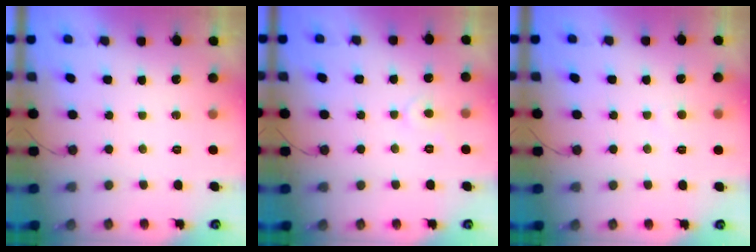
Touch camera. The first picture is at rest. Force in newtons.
{"total": 3.6, "press": 3.5, "slide": 0.3}
{"total": 2.8, "press": 2.8, "slide": 0.3}